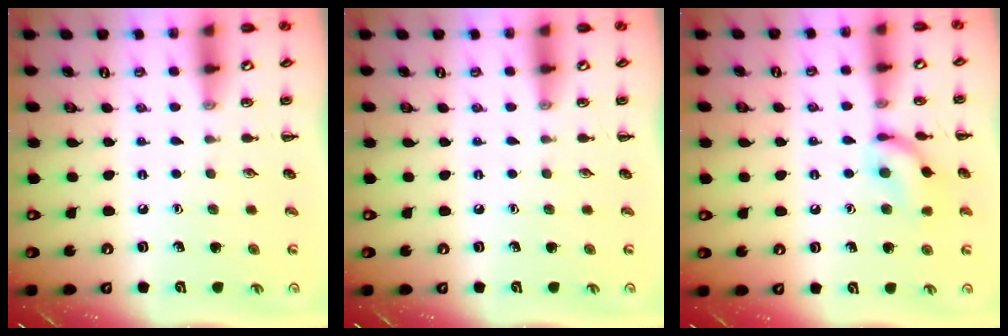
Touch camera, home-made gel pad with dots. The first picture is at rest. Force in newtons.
{"total": 0.0}
{"total": 11.4, "press": 11.3, "slide": 0.9}